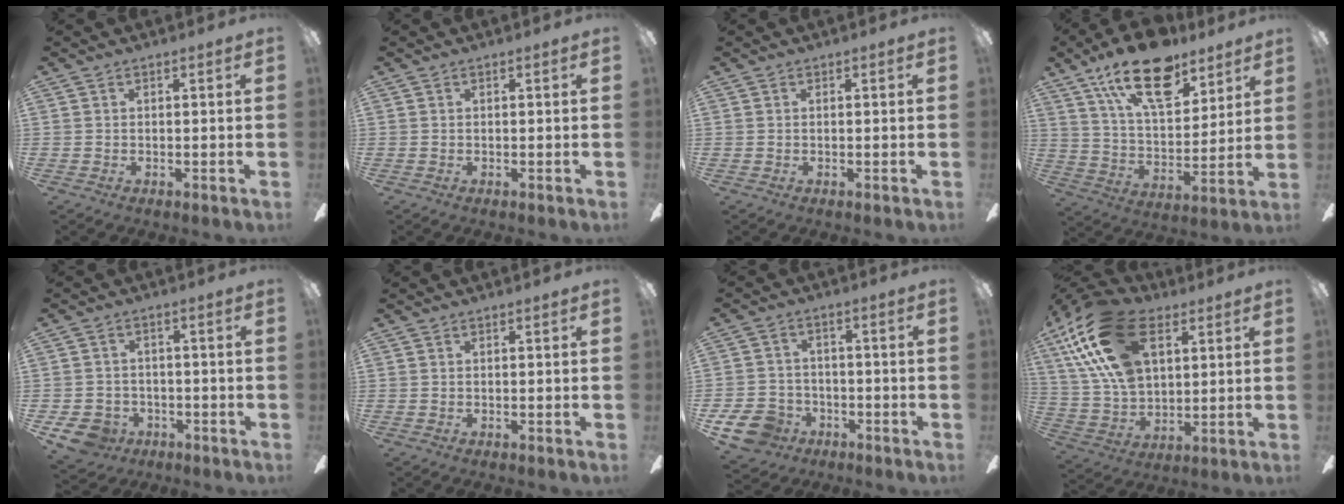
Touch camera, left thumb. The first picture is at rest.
{"total": 0.0}
{"total": 0.0}
{"total": 20.5, "force": [13.0, 9.6, 12.6], "torque": [-0.212, -0.059, 0.227]}
{"total": 6.3, "force": [-3.1, 4.9, 2.2], "torque": [-0.069, 0.018, -0.062]}
{"total": 0.0}
{"total": 9.2, "force": [-4.8, 7.1, 3.4], "torque": [-0.086, 0.028, -0.089]}
{"total": 23.4, "force": [10.4, 13.7, 15.9], "torque": [-0.339, -0.019, 0.182]}